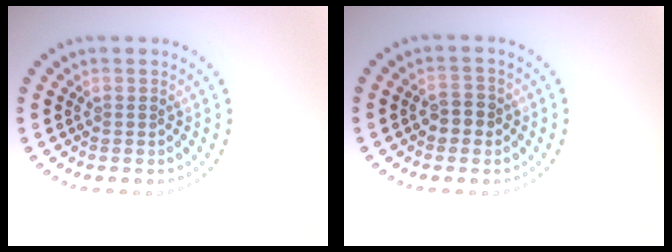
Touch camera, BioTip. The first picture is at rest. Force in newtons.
{"total": 1.8, "press": 1.8, "slide": 0.4}